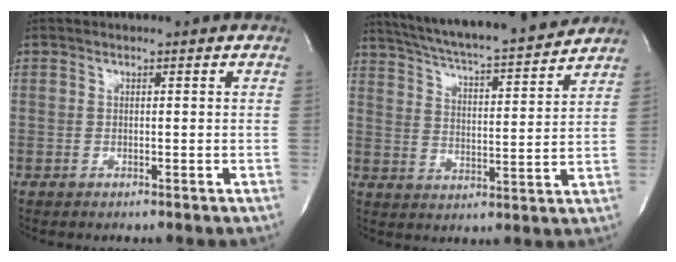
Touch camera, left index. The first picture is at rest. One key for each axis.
{"total": 18.0, "fx": 16.5, "fy": 0.6, "fz": 7.3, "tx": -0.126, "ty": -0.007, "tz": 0.245}